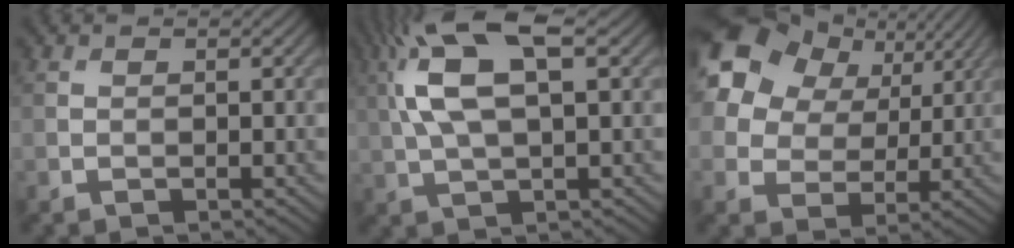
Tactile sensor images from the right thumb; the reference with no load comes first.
{"total": 11.1, "force": [3.3, 4.1, 9.7], "torque": [-0.214, 0.014, 0.060]}
{"total": 18.7, "force": [9.4, 13.4, 9.0], "torque": [-0.260, 0.067, 0.192]}